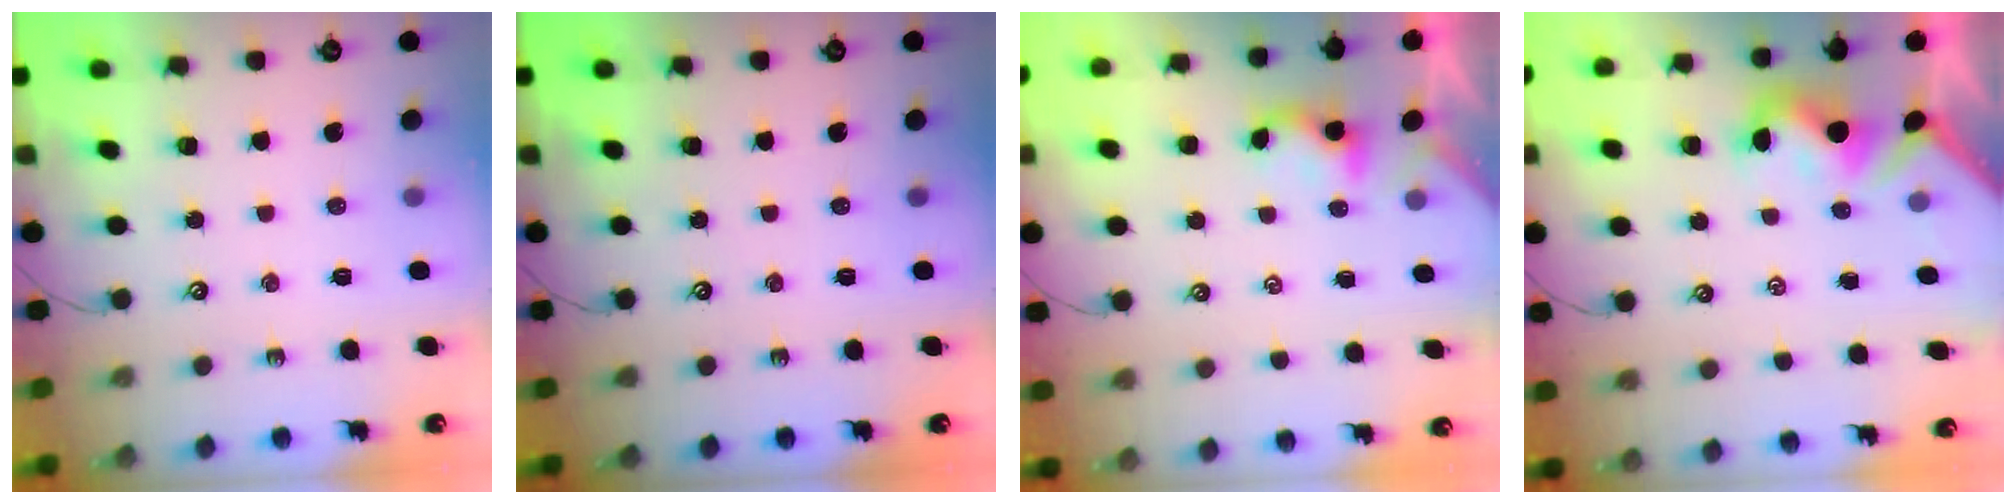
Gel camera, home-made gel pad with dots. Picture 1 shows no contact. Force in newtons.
{"total": 0.0}
{"total": 1.4, "press": 1.4, "slide": 0.2}
{"total": 2.2, "press": 2.2, "slide": 0.6}